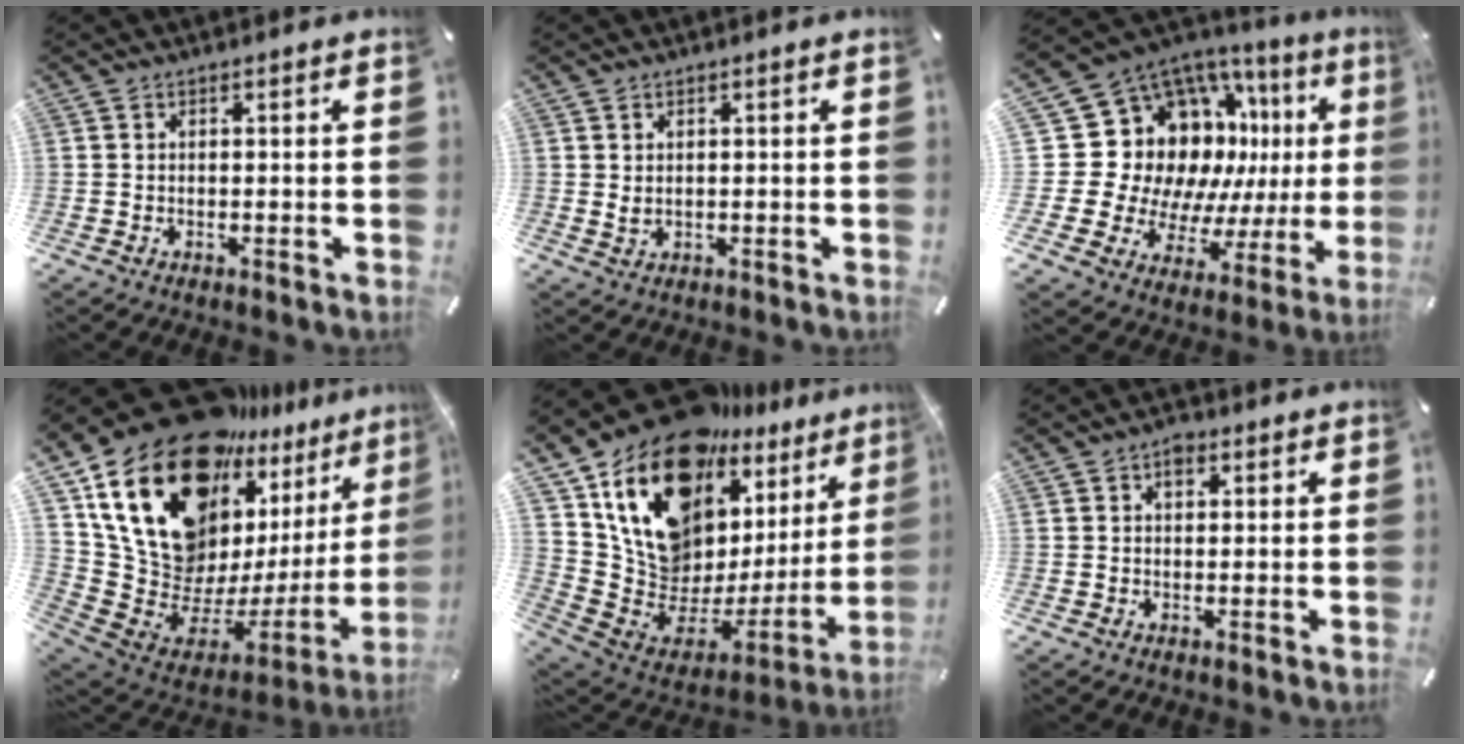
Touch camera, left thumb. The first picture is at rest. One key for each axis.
{"total": 1.8, "fx": 0.5, "fy": 1.4, "fz": 1.0, "tx": -0.021, "ty": 0.004, "tz": 0.009}
{"total": 17.6, "fx": 5.0, "fy": 13.8, "fz": 9.7, "tx": -0.143, "ty": -0.087, "tz": 0.137}
{"total": 25.4, "fx": 14.3, "fy": 14.9, "fz": 14.8, "tx": -0.218, "ty": -0.150, "tz": 0.280}
{"total": 18.2, "fx": 11.9, "fy": 10.7, "fz": 8.8, "tx": -0.135, "ty": -0.126, "tz": 0.216}
{"total": 2.6, "fx": 1.0, "fy": 1.9, "fz": 1.4, "tx": -0.015, "ty": 0.000, "tz": 0.013}